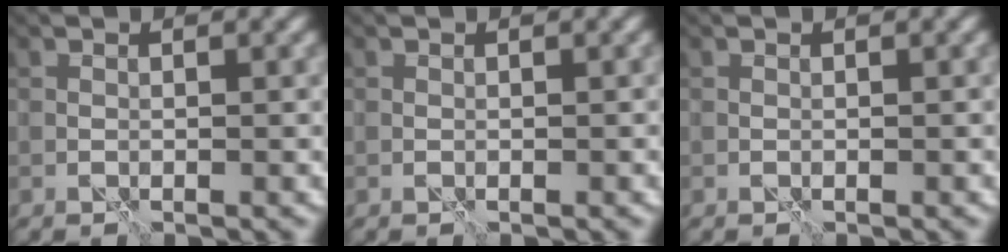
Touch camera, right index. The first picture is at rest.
{"total": 0.0}
{"total": 0.0}